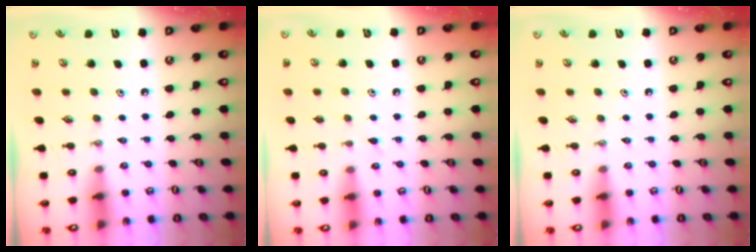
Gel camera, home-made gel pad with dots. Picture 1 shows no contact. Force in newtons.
{"total": 6.7, "press": 6.7, "slide": 0.5}
{"total": 0.0}